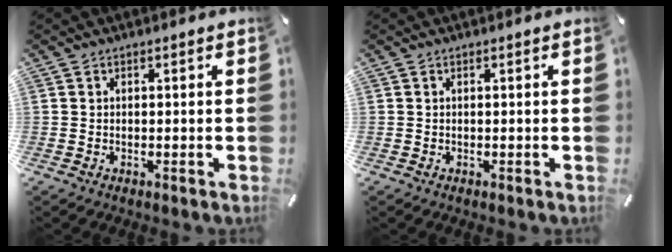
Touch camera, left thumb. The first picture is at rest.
{"total": 0.0}